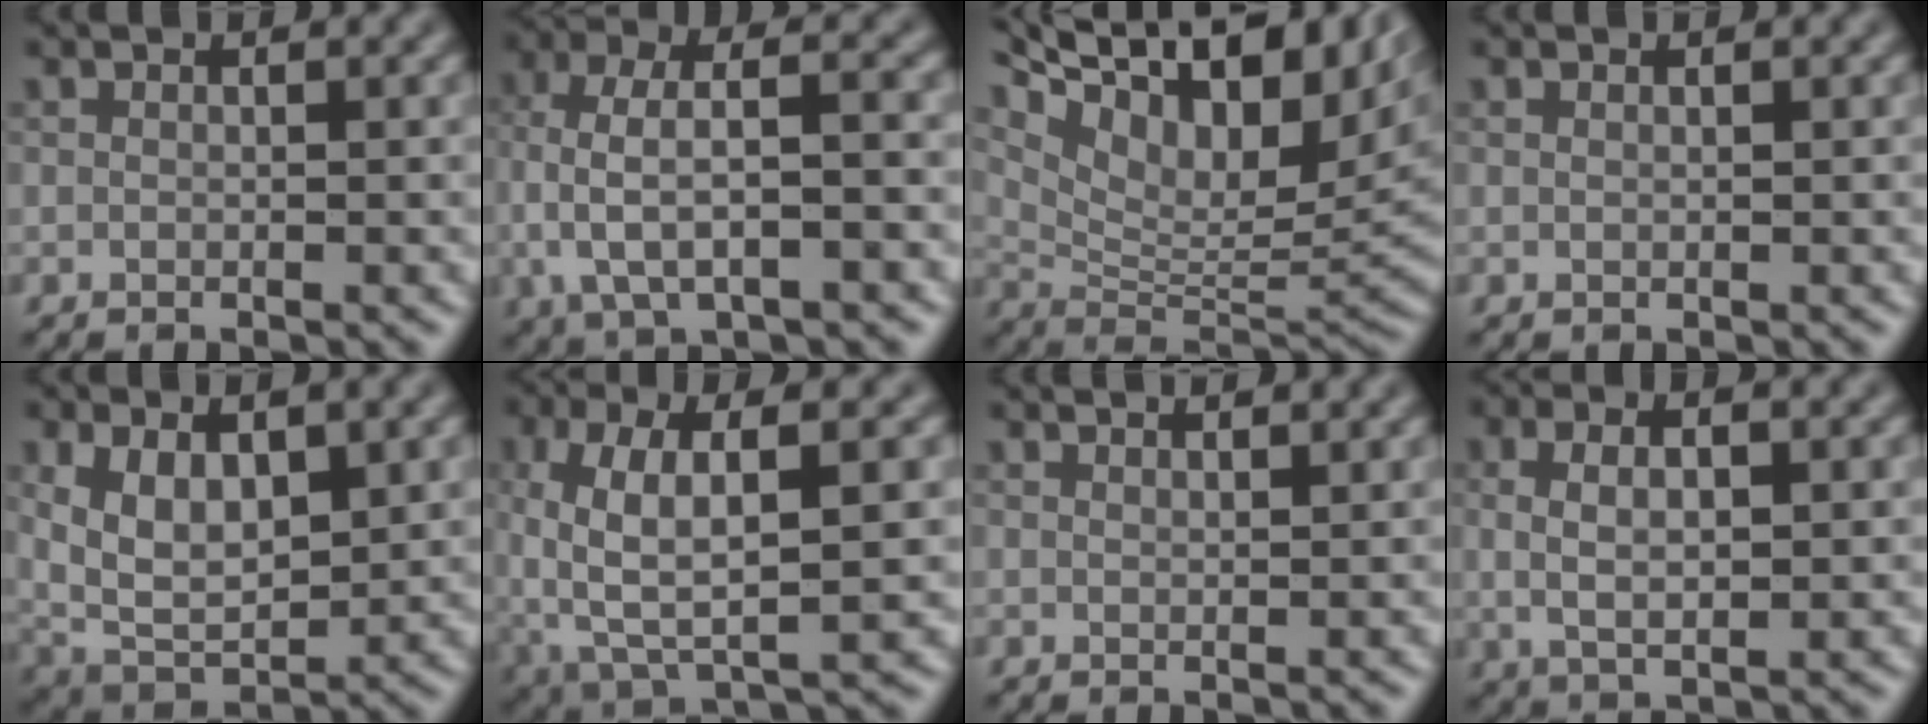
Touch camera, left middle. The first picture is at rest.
{"total": 6.0, "force": [-0.8, 2.4, 5.4], "torque": [-0.107, 0.011, -0.017]}
{"total": 13.8, "force": [7.1, 5.8, 10.3], "torque": [-0.178, 0.030, 0.130]}
{"total": 0.0}
{"total": 7.3, "force": [1.6, 3.9, 6.0], "torque": [-0.127, -0.006, 0.030]}
{"total": 8.7, "force": [0.4, 3.6, 7.9], "torque": [-0.159, 0.003, 0.002]}
{"total": 2.2, "force": [1.8, 0.7, 1.1], "torque": [0.002, 0.006, 0.005]}
{"total": 4.4, "force": [0.8, 1.6, 4.0], "torque": [-0.083, 0.002, 0.014]}